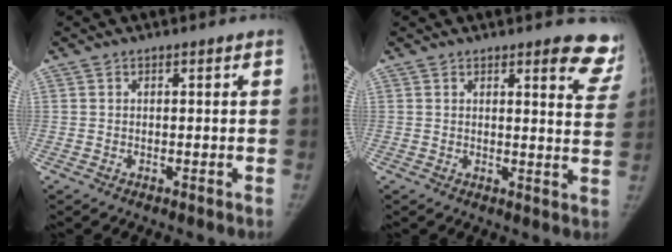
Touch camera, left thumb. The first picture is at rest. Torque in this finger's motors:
{"motor_torque": [0.26, -0.47, 0.72, -0.66, 0.11]}